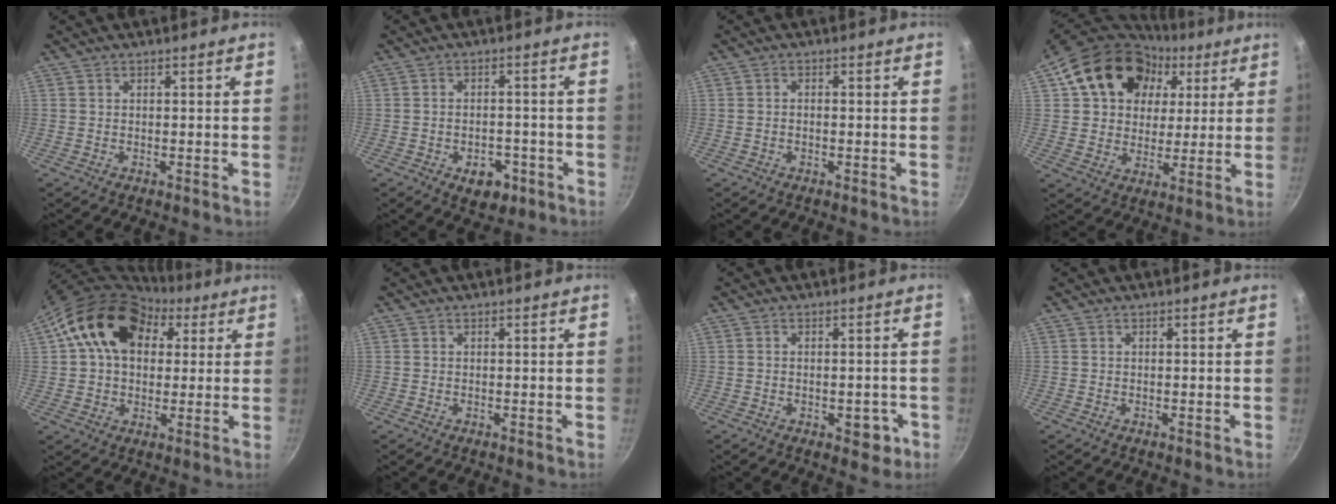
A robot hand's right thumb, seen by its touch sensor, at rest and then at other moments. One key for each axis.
{"total": 6.5, "fx": -3.0, "fy": 4.2, "fz": 4.0, "tx": -0.035, "ty": 0.016, "tz": -0.033}
{"total": 0.9, "fx": -0.4, "fy": 0.5, "fz": 0.7, "tx": -0.017, "ty": 0.007, "tz": -0.008}
{"total": 20.1, "fx": 7.3, "fy": 15.3, "fz": 10.8, "tx": -0.172, "ty": 0.014, "tz": 0.120}
{"total": 17.3, "fx": 5.7, "fy": 12.4, "fz": 10.5, "tx": -0.153, "ty": 0.016, "tz": 0.082}
{"total": 0.0}
{"total": 4.3, "fx": -1.5, "fy": 2.4, "fz": 3.2, "tx": -0.018, "ty": 0.010, "tz": -0.016}
{"total": 0.0}